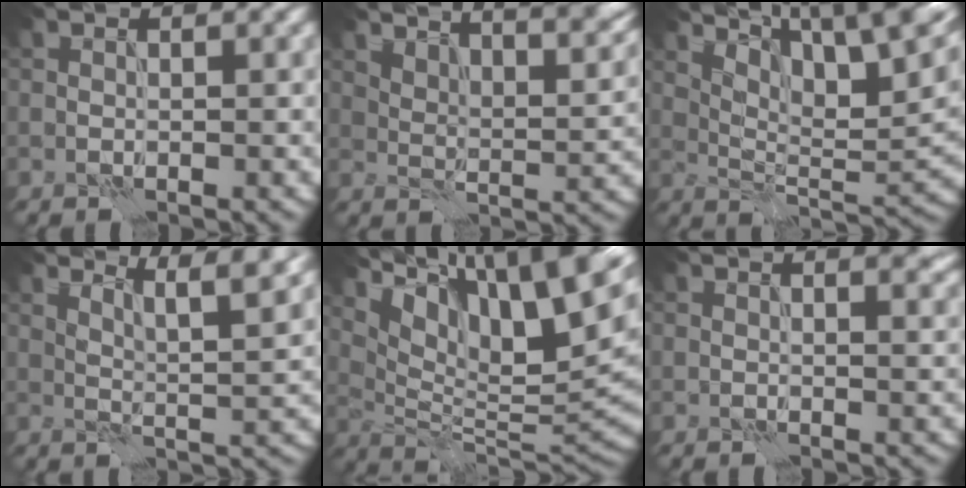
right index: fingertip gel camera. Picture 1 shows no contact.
{"total": 10.4, "force": [7.9, 3.6, 5.8], "torque": [-0.065, 0.023, 0.089]}
{"total": 13.8, "force": [8.2, 4.8, 10.1], "torque": [-0.146, 0.015, 0.107]}
{"total": 6.4, "force": [4.5, 1.4, 4.3], "torque": [-0.060, 0.004, 0.063]}
{"total": 15.9, "force": [8.3, 6.3, 12.0], "torque": [-0.192, 0.026, 0.145]}
{"total": 5.2, "force": [3.0, 2.4, 3.5], "torque": [-0.014, 0.026, 0.019]}